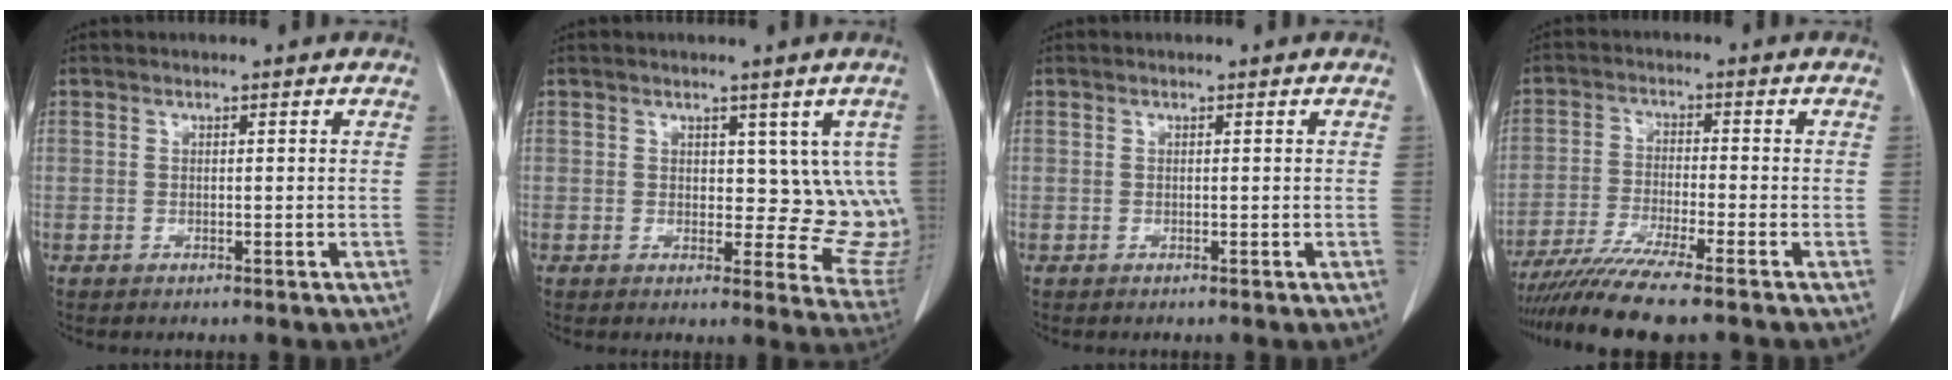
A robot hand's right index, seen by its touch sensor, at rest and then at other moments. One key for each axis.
{"total": 7.9, "fx": 1.9, "fy": 4.9, "fz": 5.8, "tx": -0.034, "ty": -0.006, "tz": 0.026}
{"total": 0.0}
{"total": 9.9, "fx": -8.0, "fy": -0.8, "fz": 5.8, "tx": -0.094, "ty": -0.029, "tz": -0.136}